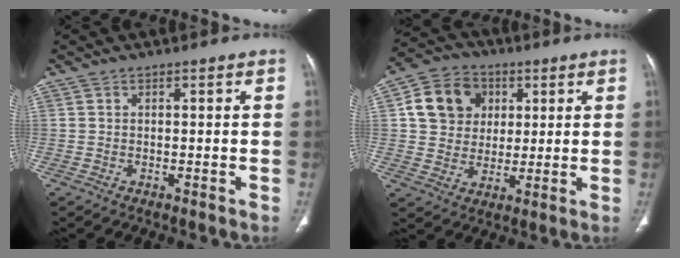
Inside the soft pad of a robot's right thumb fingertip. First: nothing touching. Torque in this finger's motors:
{"motor_torque": [-0.68, 0.79, 0.06, 0.05, 0.13]}